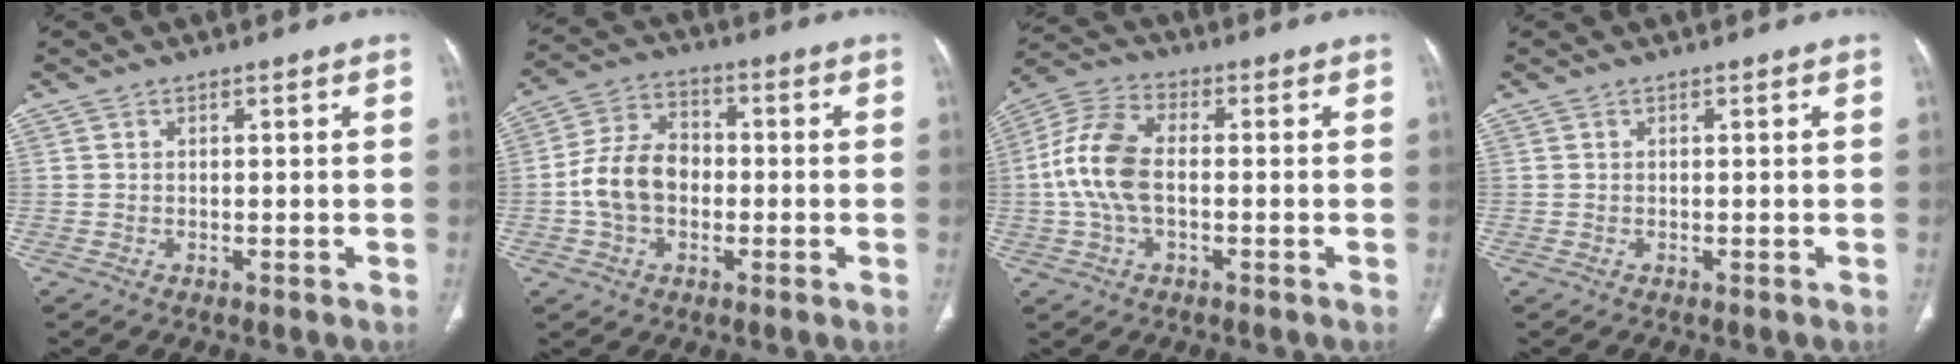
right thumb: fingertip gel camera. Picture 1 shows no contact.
{"total": 10.6, "force": [-1.3, 7.8, 7.0], "torque": [-0.122, 0.032, -0.032]}
{"total": 11.4, "force": [-0.8, 6.6, 9.2], "torque": [-0.193, 0.028, -0.021]}
{"total": 0.0}